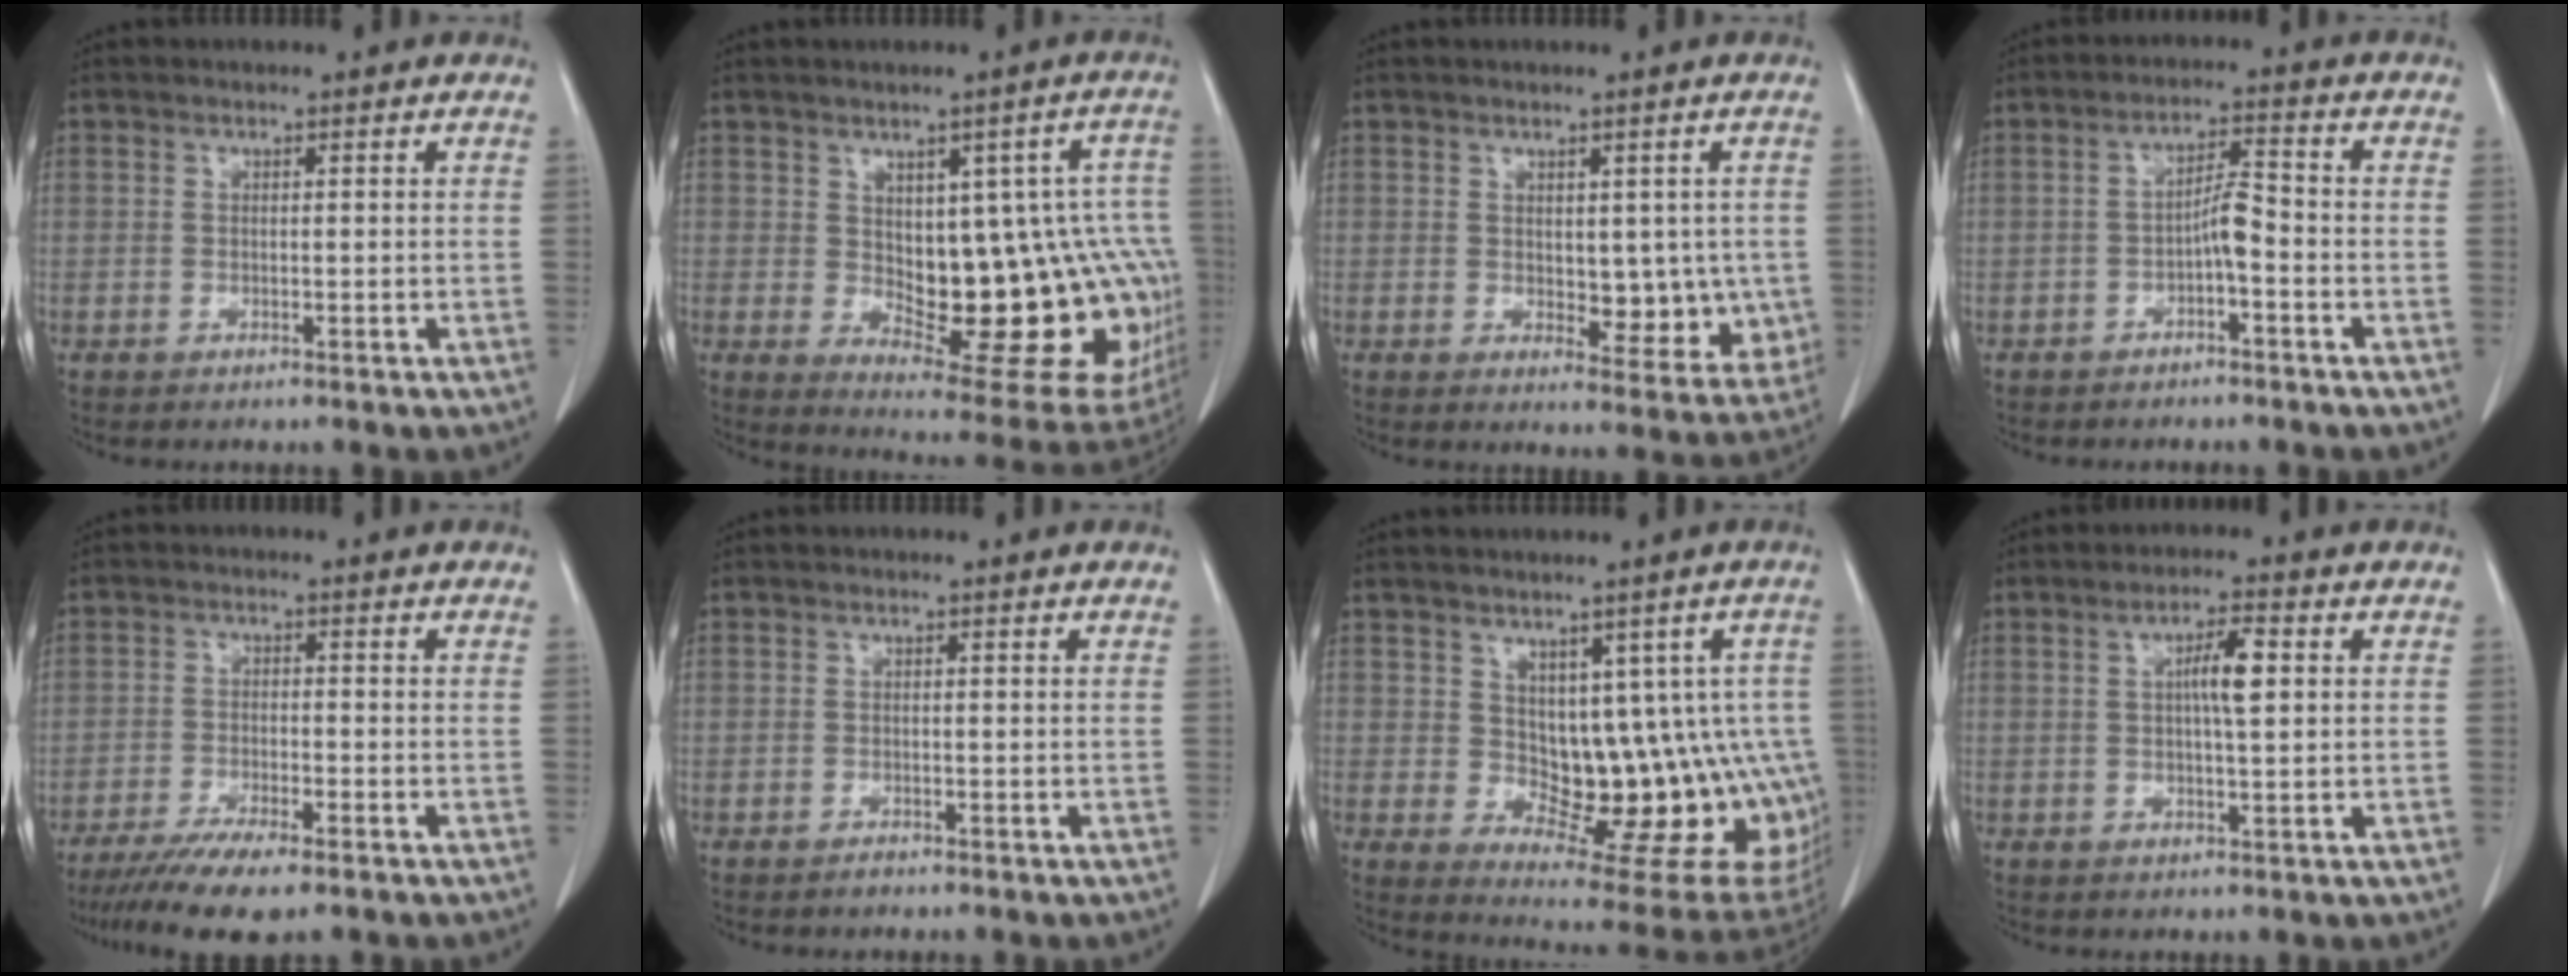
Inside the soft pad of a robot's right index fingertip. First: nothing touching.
{"total": 21.4, "force": [-1.5, 8.0, 19.8], "torque": [-0.162, 0.020, 0.013]}
{"total": 7.2, "force": [-0.1, 4.1, 6.0], "torque": [-0.049, -0.005, 0.010]}
{"total": 3.9, "force": [-1.5, 0.6, 3.5], "torque": [-0.062, 0.011, -0.026]}
{"total": 8.2, "force": [-6.2, 1.0, 5.3], "torque": [-0.089, -0.019, -0.103]}
{"total": 0.6, "force": [-0.6, 0.1, 0.2], "torque": [-0.009, -0.002, -0.006]}
{"total": 15.1, "force": [-0.1, 7.8, 12.9], "torque": [-0.119, 0.012, 0.021]}
{"total": 4.9, "force": [0.9, 0.6, 4.8], "torque": [-0.083, 0.005, 0.014]}